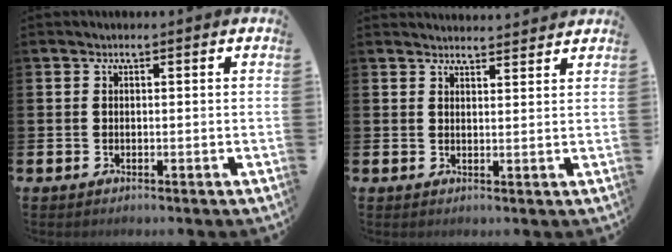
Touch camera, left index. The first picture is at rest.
{"total": 2.8, "force": [2.7, 0.1, -0.1], "torque": [0.004, -0.018, 0.048]}